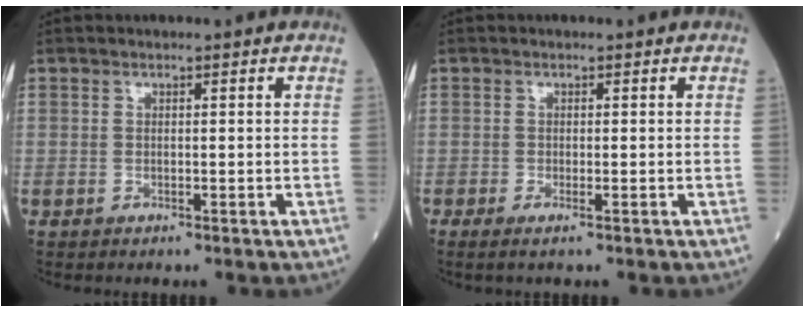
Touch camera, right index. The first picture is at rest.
{"total": 1.5, "force": [-0.5, 0.2, 1.4], "torque": [-0.026, -0.004, -0.007]}